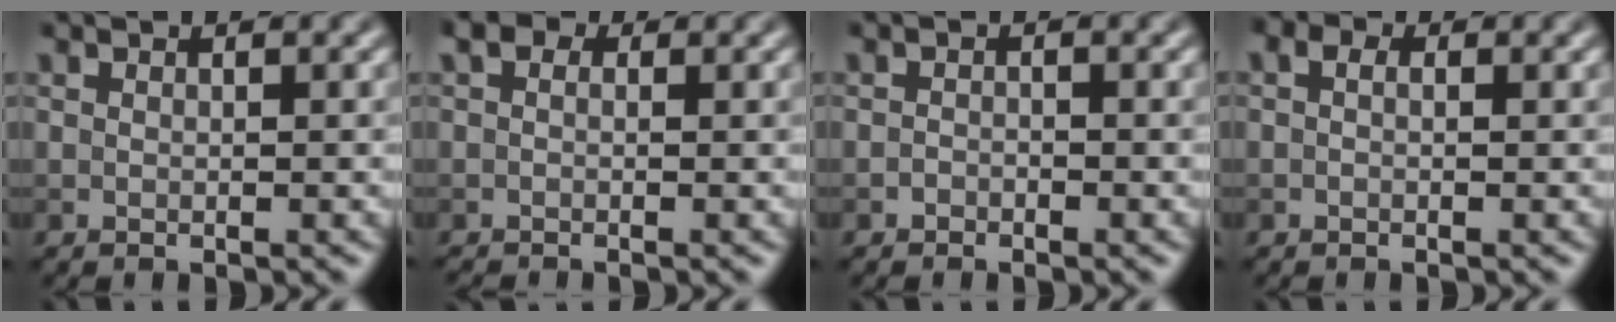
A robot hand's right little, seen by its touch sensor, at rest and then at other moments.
{"total": 1.2, "force": [-0.3, 0.8, 0.9], "torque": [-0.016, 0.004, -0.011]}
{"total": 0.7, "force": [-0.5, 0.4, 0.1], "torque": [0.001, -0.001, -0.010]}
{"total": 1.3, "force": [0.4, 0.8, 0.9], "torque": [-0.015, -0.003, -0.004]}